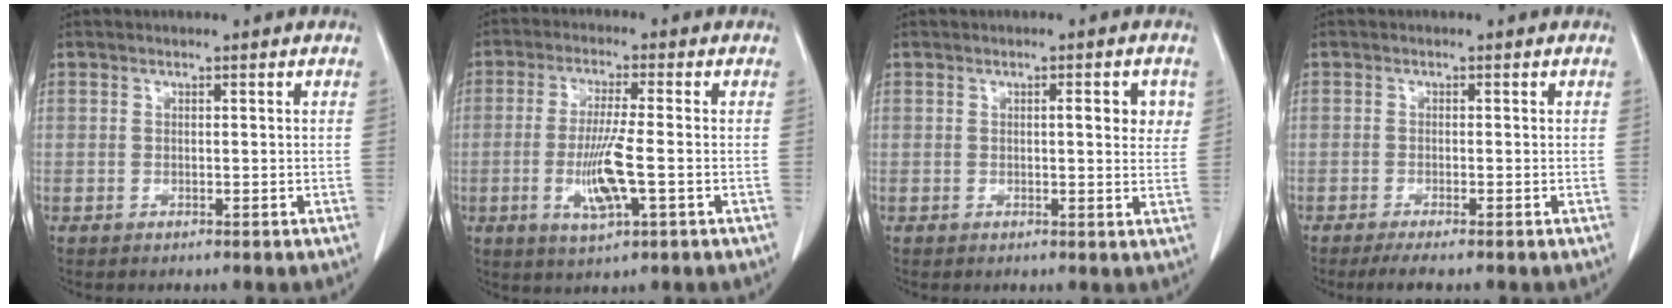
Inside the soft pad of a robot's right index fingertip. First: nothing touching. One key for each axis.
{"total": 7.7, "fx": -1.8, "fy": 0.5, "fz": 7.5, "tx": -0.148, "ty": -0.009, "tz": -0.031}
{"total": 4.0, "fx": 1.2, "fy": 1.0, "fz": 3.7, "tx": -0.045, "ty": 0.000, "tz": 0.011}
{"total": 2.8, "fx": -2.2, "fy": 0.0, "fz": 1.7, "tx": -0.026, "ty": -0.005, "tz": -0.038}